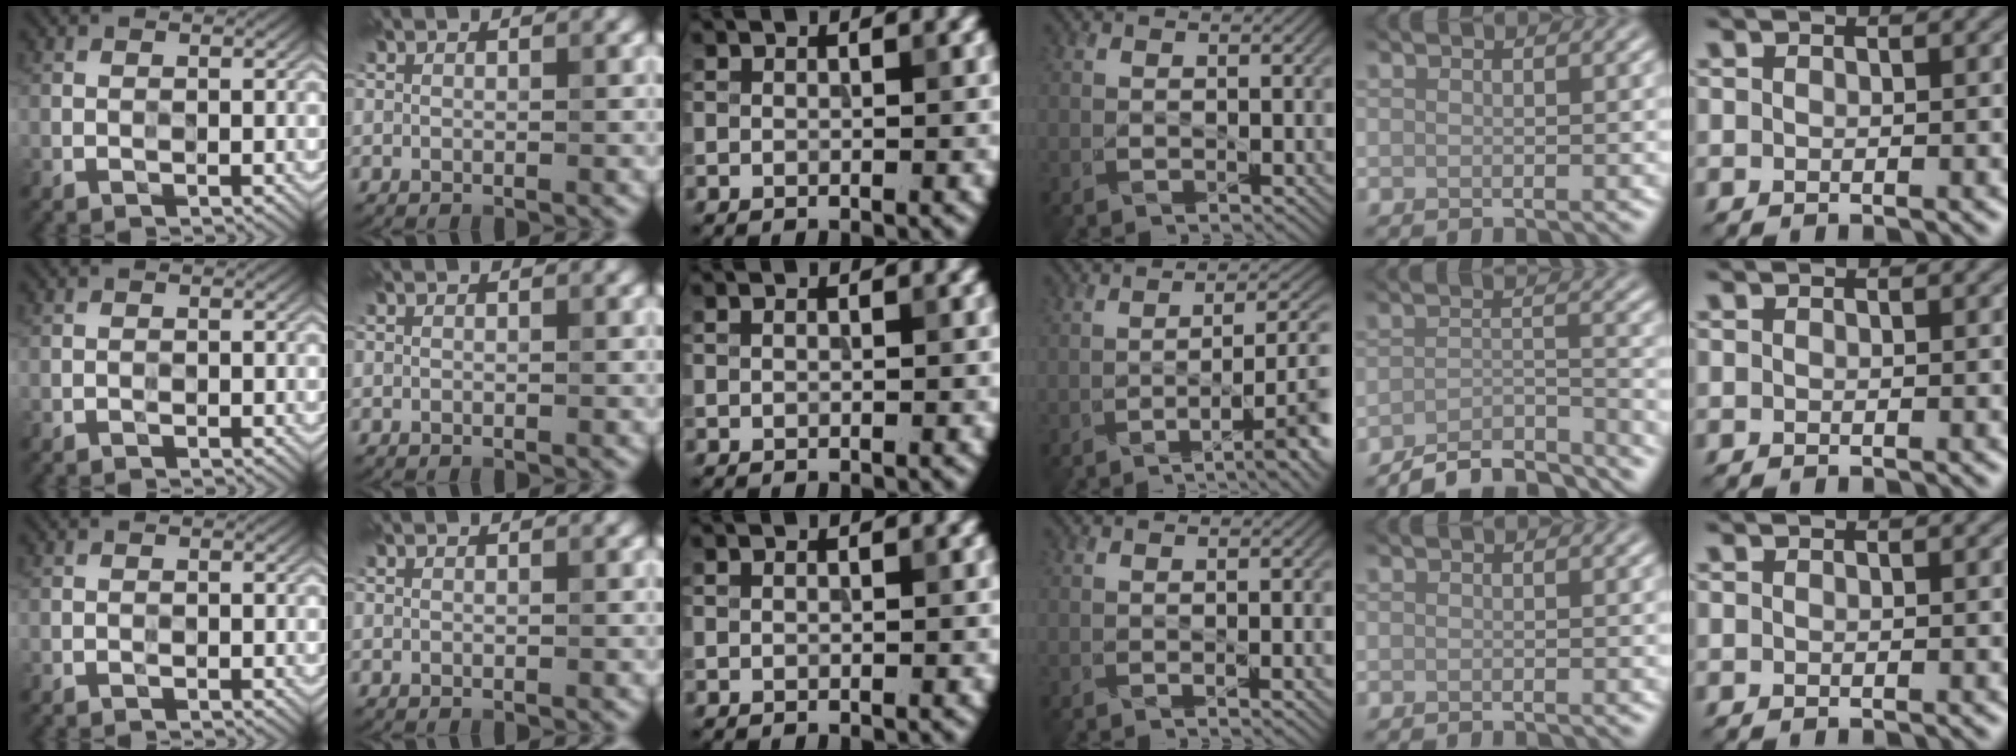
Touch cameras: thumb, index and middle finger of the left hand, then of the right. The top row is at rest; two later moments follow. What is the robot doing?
{"motion": "wipe", "object": "mirror"}